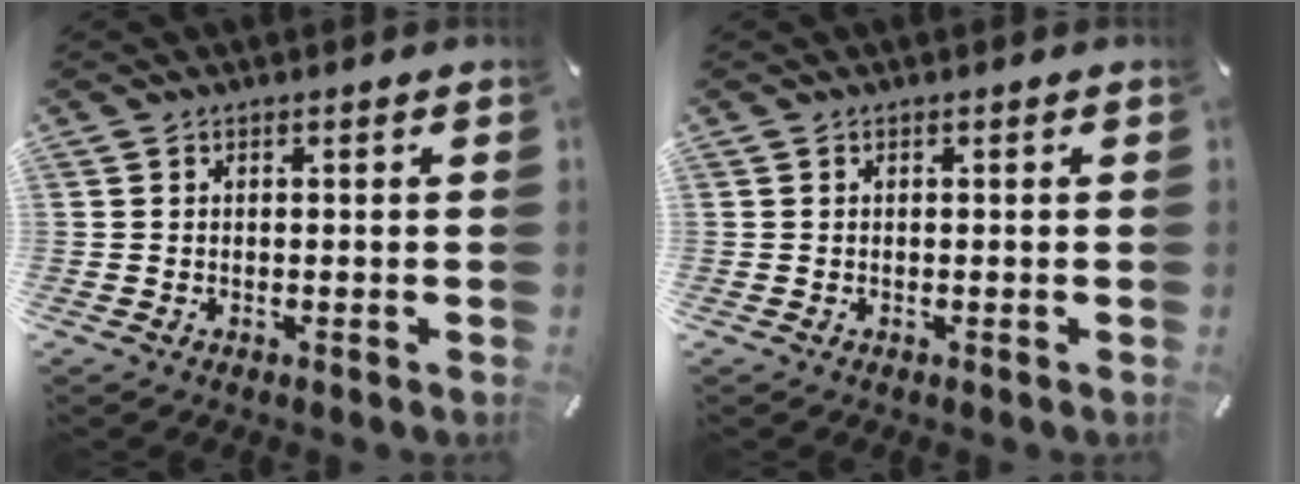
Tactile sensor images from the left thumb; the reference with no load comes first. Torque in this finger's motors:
{"motor_torque": [-0.04, -0.03, -0.03, 0.02, 0.00]}